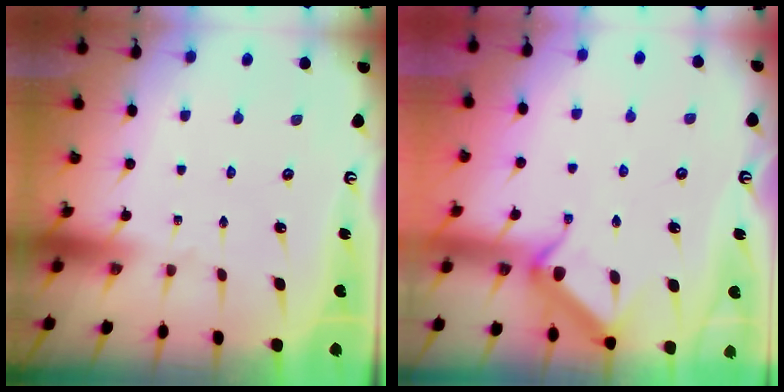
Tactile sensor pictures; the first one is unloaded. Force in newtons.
{"total": 10.3, "press": 10.3, "slide": 0.4}